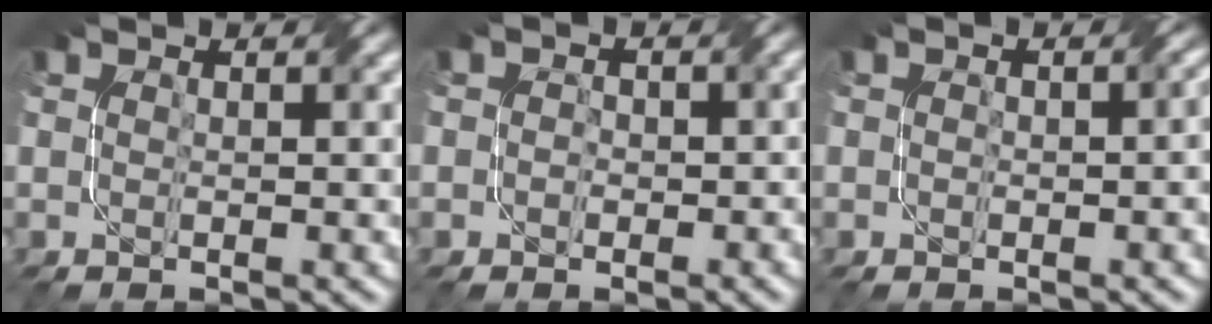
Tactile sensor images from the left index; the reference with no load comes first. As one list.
[{"total": 1.7, "force": [-0.2, 1.5, 0.8], "torque": [-0.001, 0.003, -0.008]}, {"total": 1.9, "force": [-0.3, 1.1, 1.5], "torque": [-0.020, 0.002, -0.003]}]